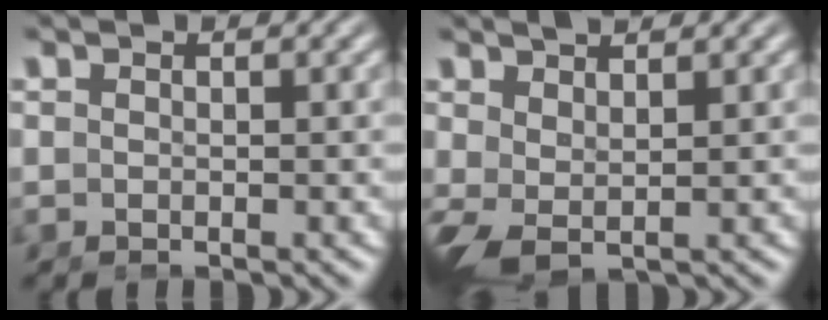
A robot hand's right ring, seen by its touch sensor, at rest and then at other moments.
{"total": 2.9, "force": [0.2, 1.7, 2.4], "torque": [-0.060, -0.003, 0.010]}